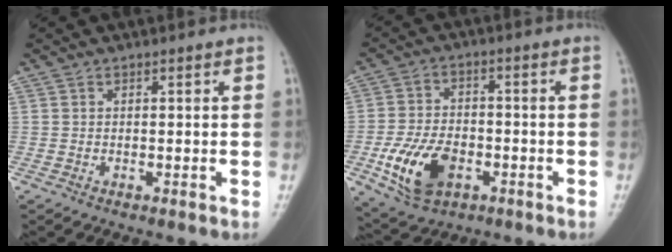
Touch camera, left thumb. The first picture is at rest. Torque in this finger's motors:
{"motor_torque": [-0.90, 1.40, 0.27, 0.24, 0.12]}